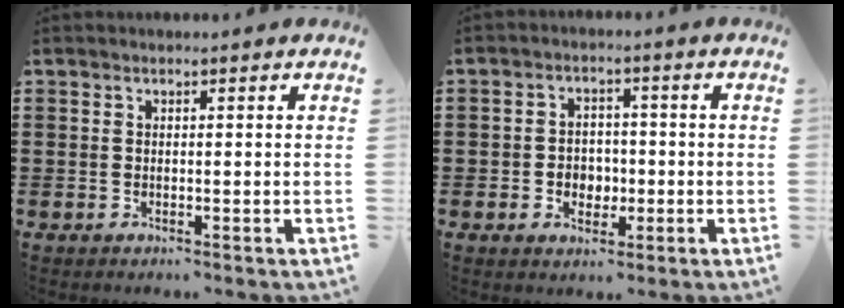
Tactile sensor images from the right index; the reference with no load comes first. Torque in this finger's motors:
{"motor_torque": [0.75, 1.39, 0.11, 0.01]}